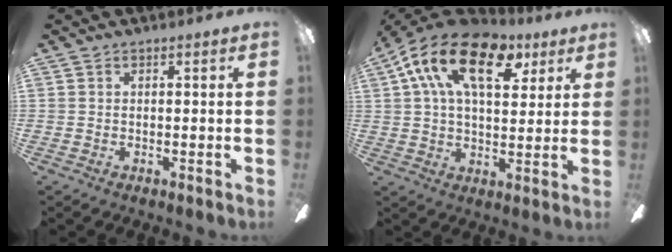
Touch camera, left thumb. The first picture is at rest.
{"total": 19.2, "force": [8.6, 10.5, 13.6], "torque": [-0.253, -0.018, 0.147]}